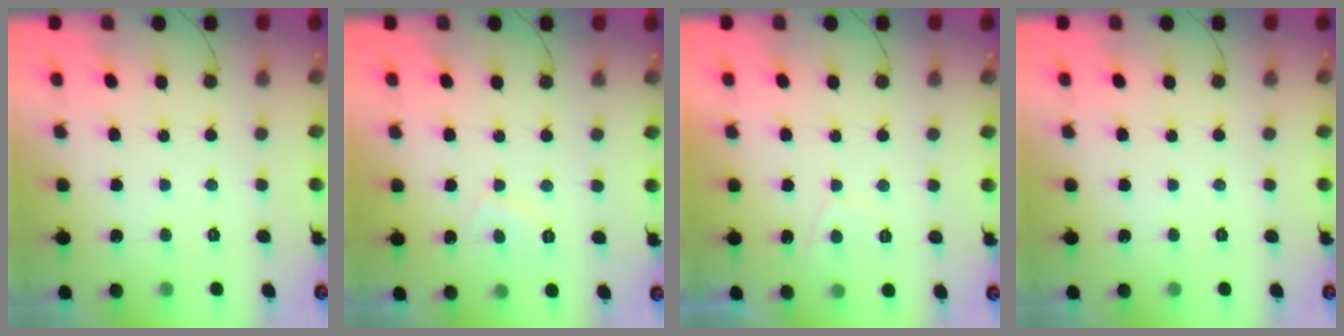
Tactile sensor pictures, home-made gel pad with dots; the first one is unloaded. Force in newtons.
{"total": 2.4, "press": 2.3, "slide": 0.7}
{"total": 1.0, "press": 0.8, "slide": 0.6}
{"total": 0.0}